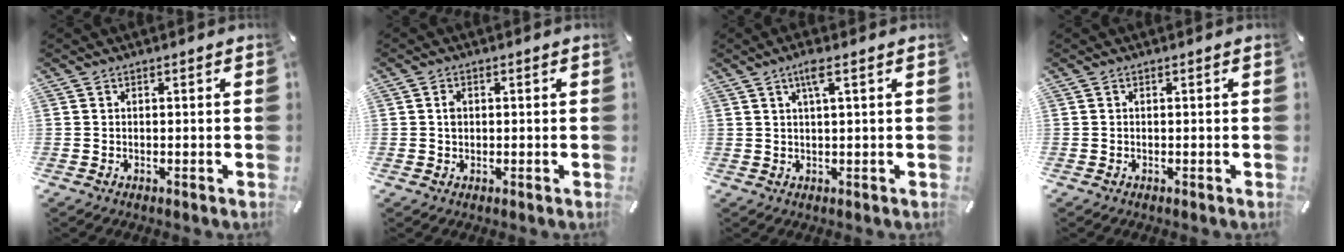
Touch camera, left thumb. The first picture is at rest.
{"total": 1.7, "force": [0.2, 1.4, 1.0], "torque": [-0.023, 0.006, 0.002]}
{"total": 4.2, "force": [1.9, 0.6, 3.6], "torque": [-0.076, 0.005, 0.031]}
{"total": 0.0}